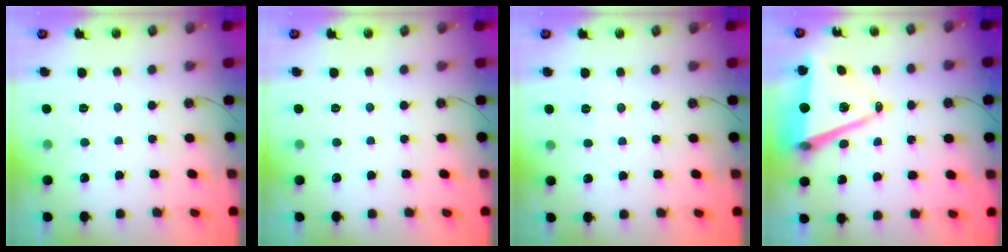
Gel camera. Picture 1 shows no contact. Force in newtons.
{"total": 0.0}
{"total": 6.4, "press": 4.5, "slide": 4.5}
{"total": 12.1, "press": 11.4, "slide": 4.1}